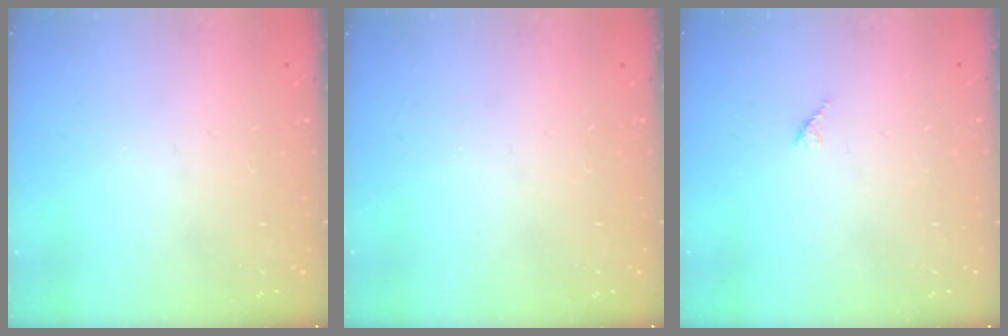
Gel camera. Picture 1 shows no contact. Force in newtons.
{"total": 0.0}
{"total": 4.2, "press": 4.1, "slide": 0.7}